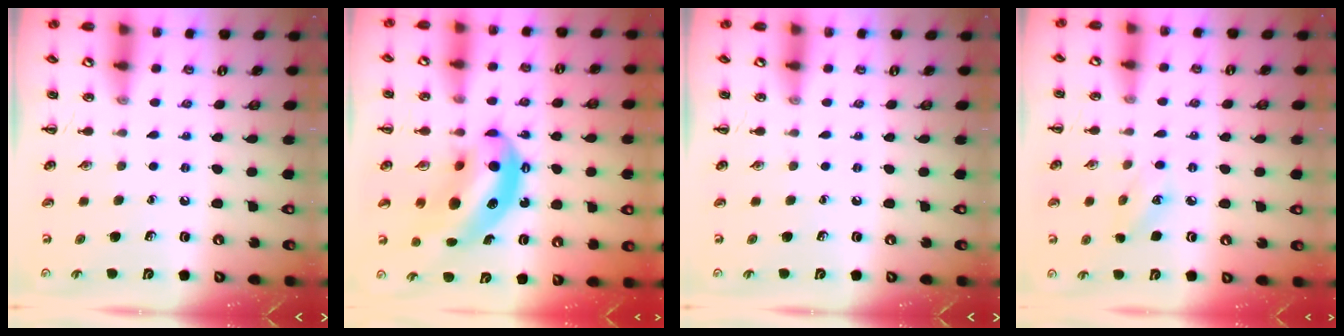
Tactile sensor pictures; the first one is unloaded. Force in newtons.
{"total": 13.2, "press": 12.8, "slide": 3.2}
{"total": 0.0}
{"total": 5.4, "press": 5.2, "slide": 1.5}